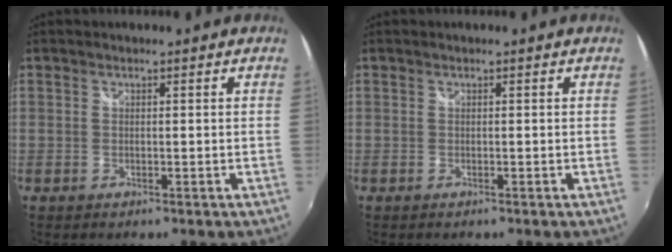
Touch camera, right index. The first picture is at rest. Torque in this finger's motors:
{"motor_torque": [0.30, 0.27, 0.03, 0.01]}